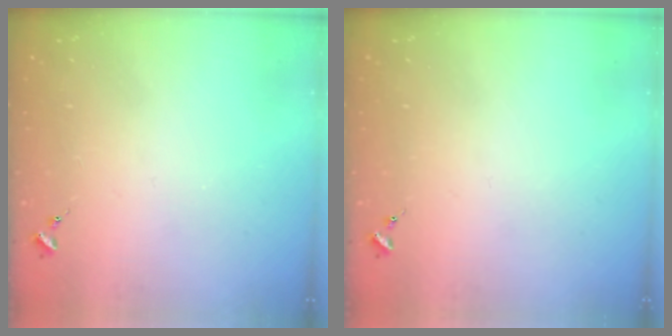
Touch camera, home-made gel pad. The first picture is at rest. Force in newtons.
{"total": 0.0}